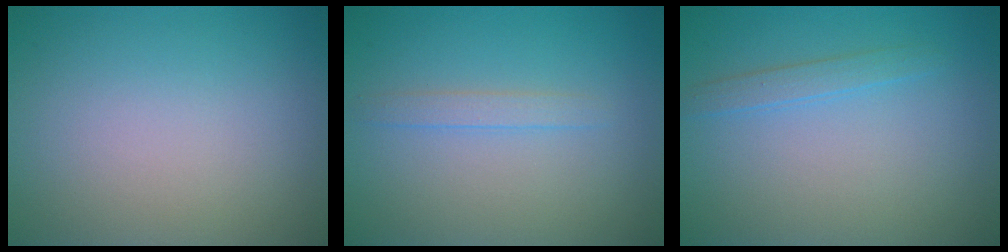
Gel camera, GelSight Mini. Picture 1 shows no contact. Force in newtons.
{"total": 1.2, "press": 1.2, "slide": 0.2}
{"total": 1.3, "press": 1.3, "slide": 0.1}